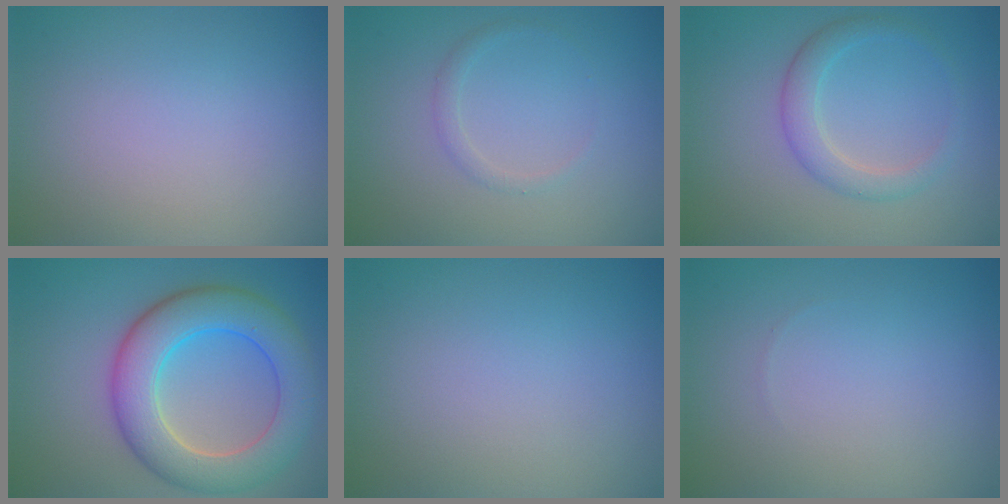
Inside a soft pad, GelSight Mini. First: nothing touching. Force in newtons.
{"total": 1.0, "press": 1.0, "slide": 0.0}
{"total": 2.6, "press": 2.6, "slide": 0.1}
{"total": 8.1, "press": 8.1, "slide": 0.3}
{"total": 0.0}
{"total": 0.0}